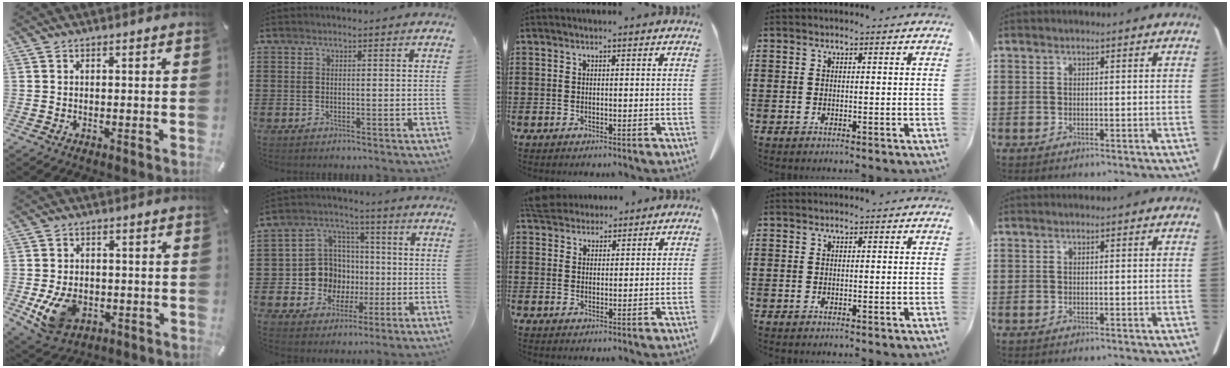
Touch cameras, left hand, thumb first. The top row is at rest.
{"thumb": {"total": 9.8, "force": [-2.2, 7.5, 6.0], "torque": [-0.119, 0.005, -0.037]}, "index": {"total": 10.0, "force": [-0.2, 9.6, 2.7], "torque": [-0.094, 0.006, 0.008]}, "middle": {"total": 4.6, "force": [4.4, 1.3, 0.9], "torque": [-0.032, -0.007, 0.084]}}